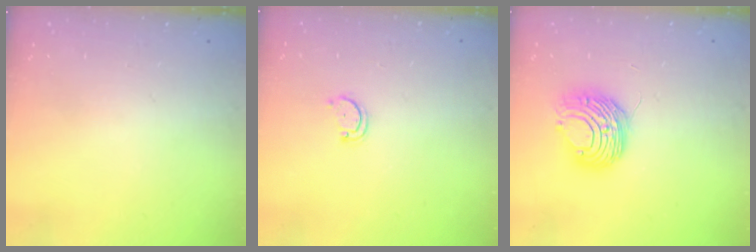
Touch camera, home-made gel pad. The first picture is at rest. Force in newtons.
{"total": 2.8, "press": 2.8, "slide": 0.3}
{"total": 8.9, "press": 8.9, "slide": 0.5}